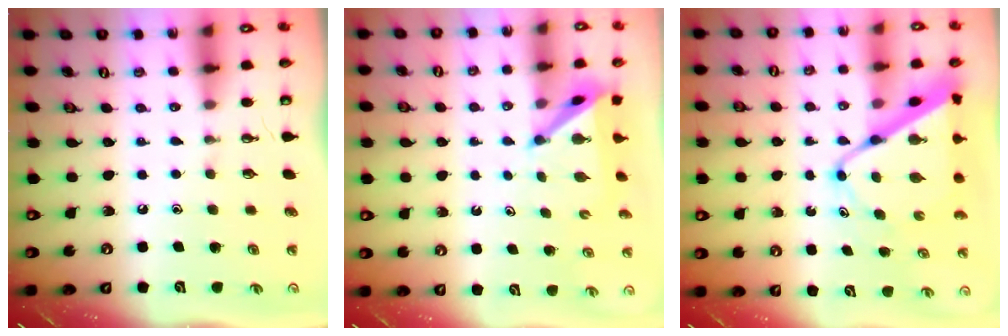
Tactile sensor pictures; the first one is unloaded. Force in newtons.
{"total": 5.1, "press": 5.0, "slide": 0.1}
{"total": 12.2, "press": 12.1, "slide": 1.2}